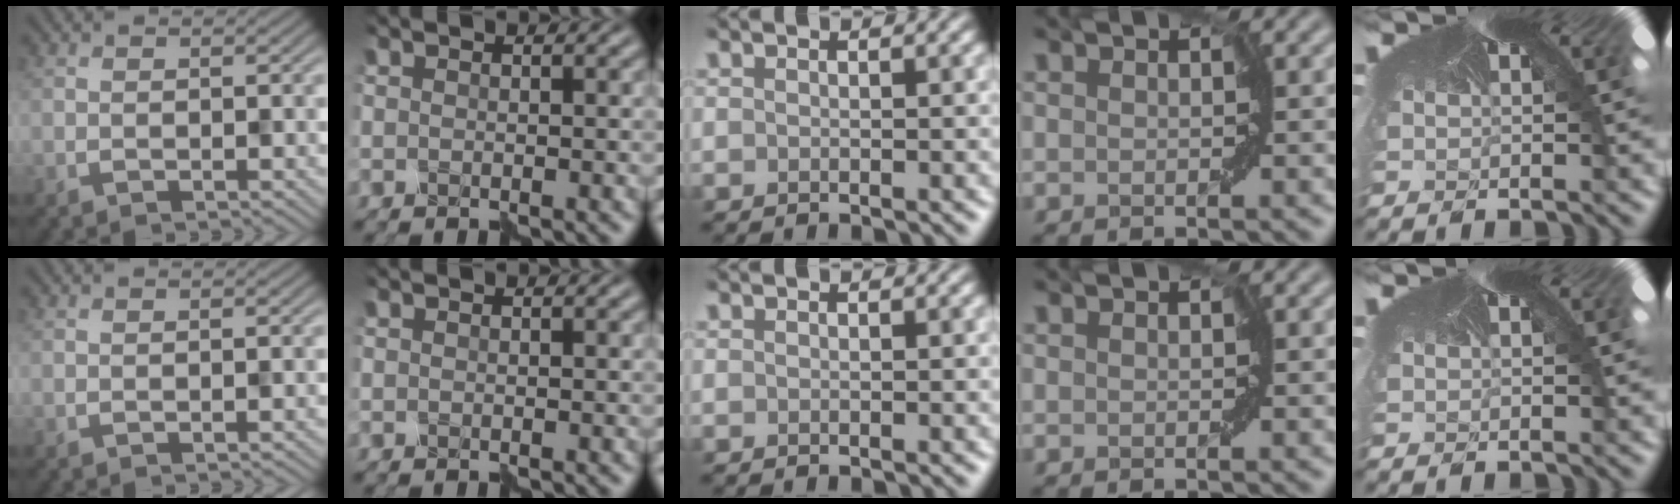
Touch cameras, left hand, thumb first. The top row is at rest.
{}